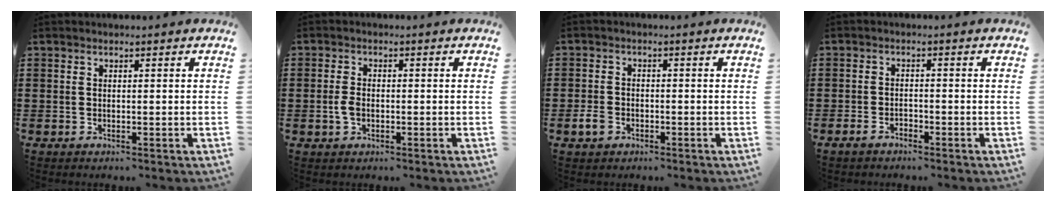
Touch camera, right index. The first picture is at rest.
{"total": 2.5, "force": [-0.6, 1.5, 1.9], "torque": [-0.053, -0.004, -0.016]}
{"total": 2.8, "force": [-1.4, 1.9, 1.5], "torque": [-0.044, -0.004, -0.031]}
{"total": 1.6, "force": [-1.4, 0.6, 0.6], "torque": [-0.015, 0.001, -0.028]}